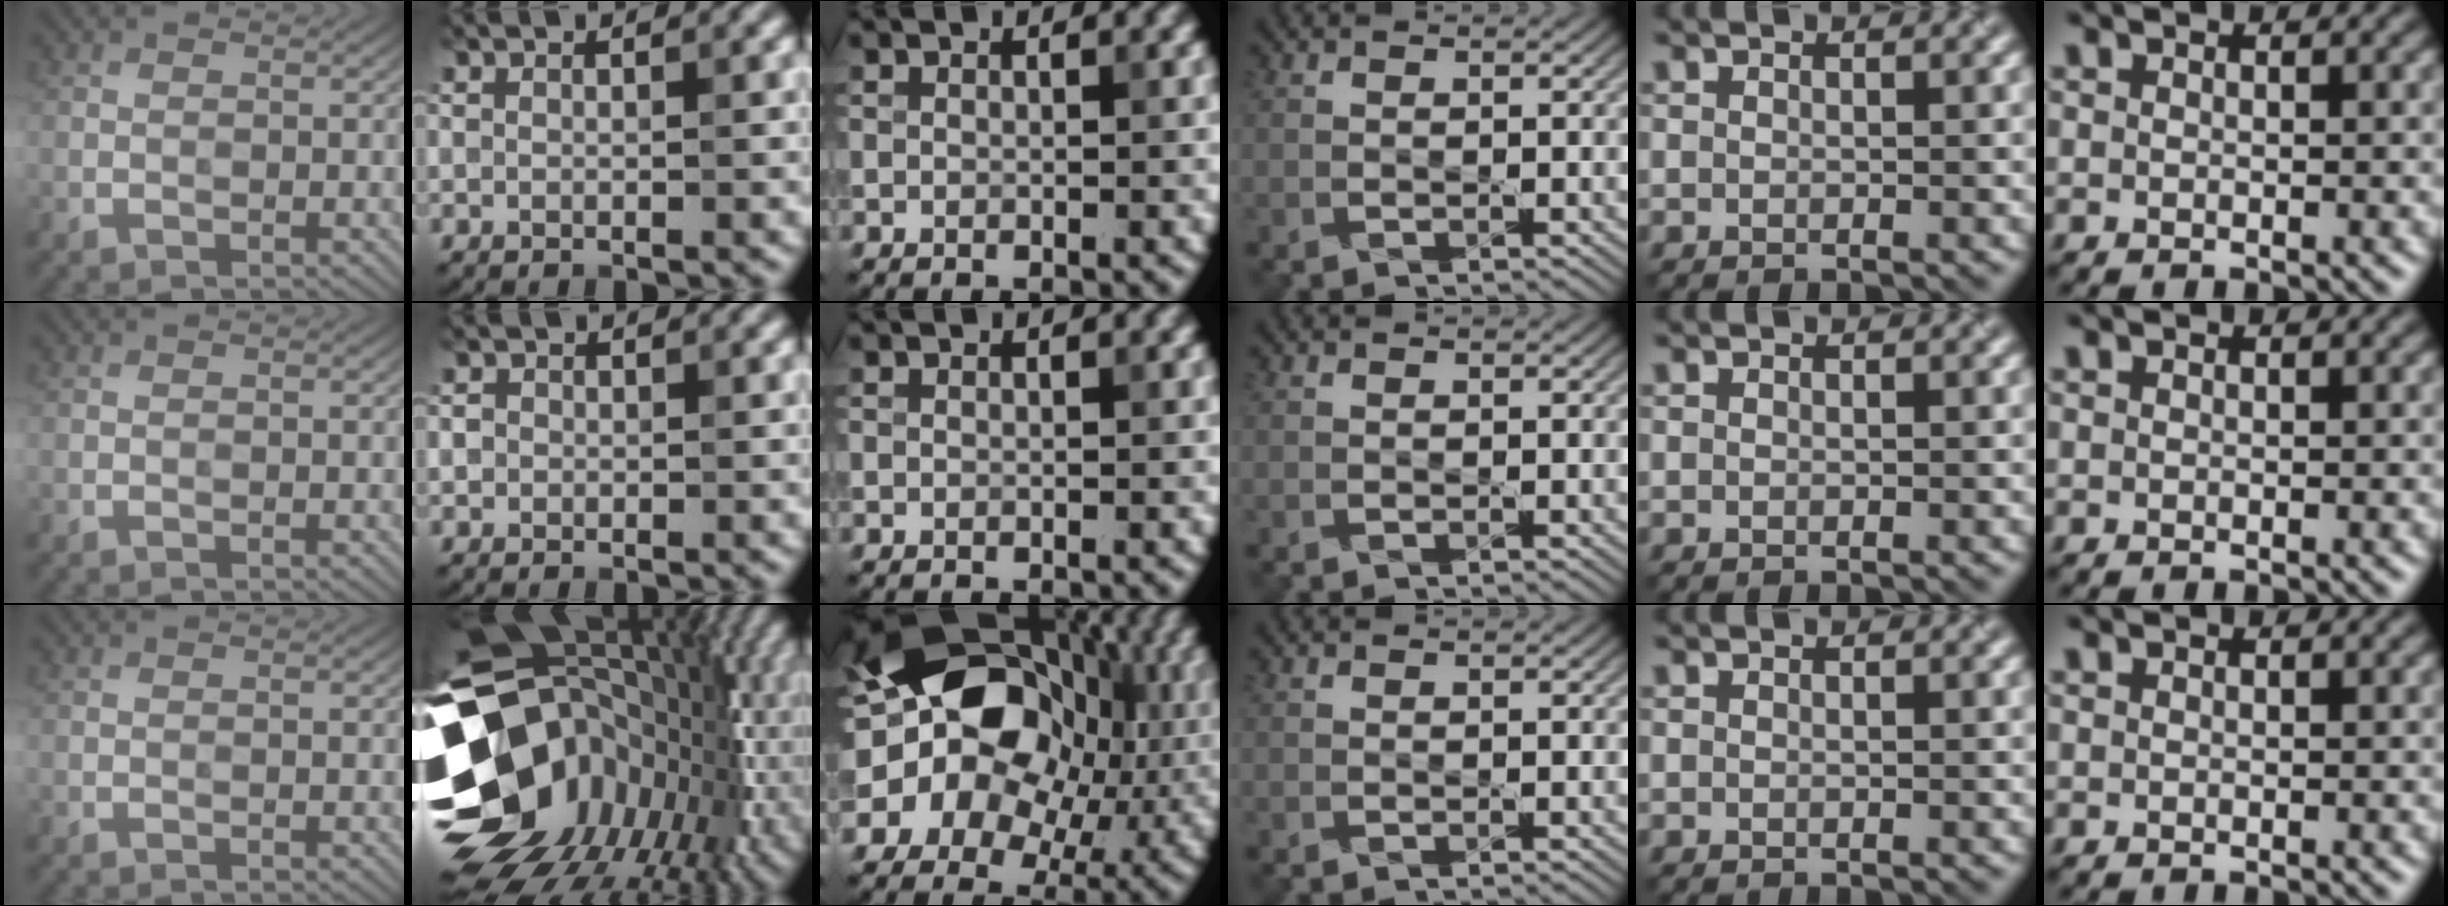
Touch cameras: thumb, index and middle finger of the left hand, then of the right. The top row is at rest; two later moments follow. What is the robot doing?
{"motion": "dispense", "object": "soap dispenser"}